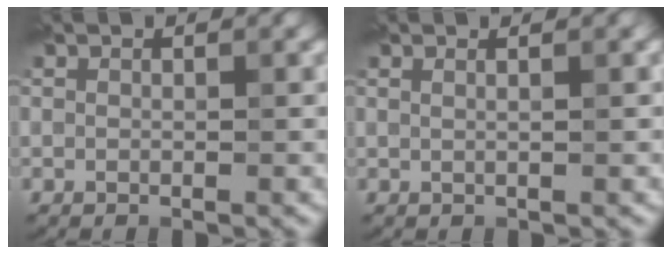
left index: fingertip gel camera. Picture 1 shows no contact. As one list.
[{"total": 2.4, "force": [1.0, 1.2, 1.8], "torque": [-0.005, 0.004, -0.012]}]